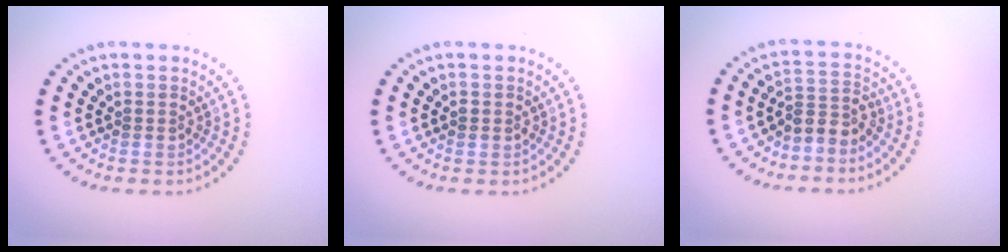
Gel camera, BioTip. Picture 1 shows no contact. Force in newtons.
{"total": 0.9, "press": 0.9, "slide": 0.1}
{"total": 2.5, "press": 1.8, "slide": 1.8}